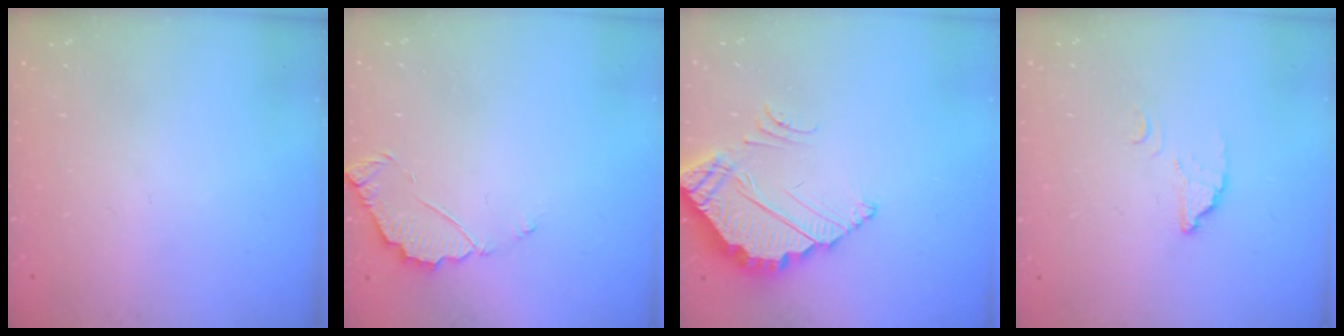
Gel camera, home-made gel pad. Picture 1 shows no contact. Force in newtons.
{"total": 3.5, "press": 3.4, "slide": 0.2}
{"total": 4.0, "press": 4.0, "slide": 0.2}
{"total": 3.1, "press": 3.1, "slide": 0.2}